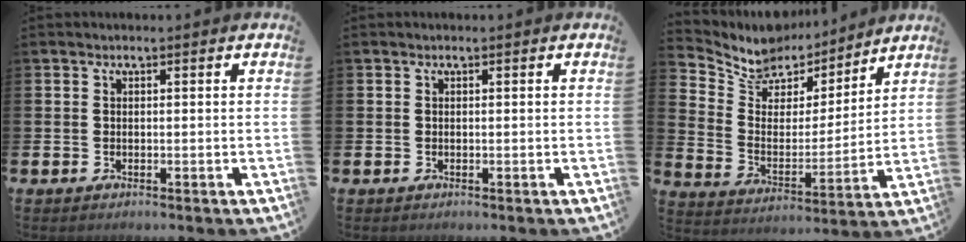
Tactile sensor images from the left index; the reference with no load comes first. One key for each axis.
{"total": 0.0}
{"total": 8.3, "fx": 7.6, "fy": 3.3, "fz": 0.3, "tx": -0.061, "ty": -0.058, "tz": 0.138}